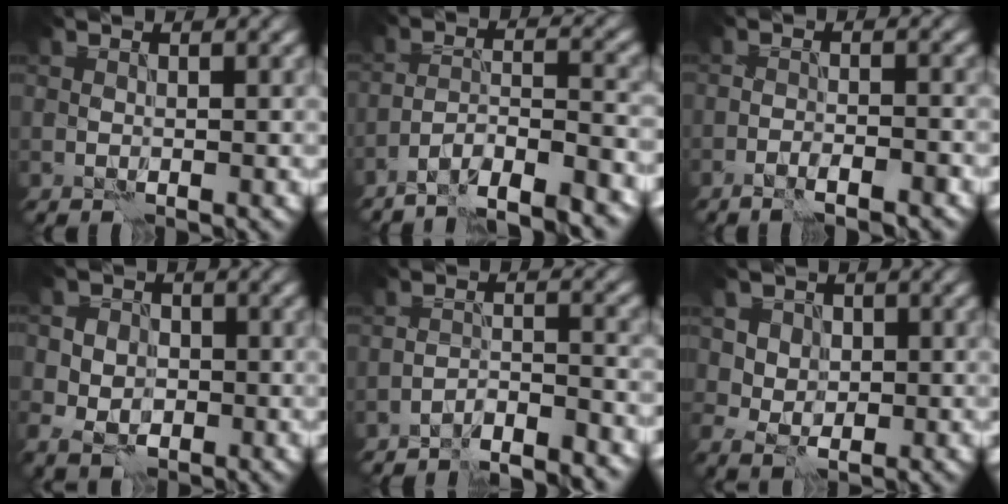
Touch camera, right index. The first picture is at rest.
{"total": 7.7, "force": [-6.6, 1.0, 3.8], "torque": [-0.054, 0.008, -0.112]}
{"total": 3.2, "force": [-2.7, 0.1, 1.6], "torque": [-0.029, 0.014, -0.042]}
{"total": 5.7, "force": [-1.1, 5.1, 2.5], "torque": [-0.034, 0.015, -0.049]}
{"total": 5.2, "force": [-4.9, 0.3, 1.6], "torque": [-0.025, 0.002, -0.084]}
{"total": 3.9, "force": [1.6, 3.2, 1.6], "torque": [-0.032, 0.001, 0.021]}